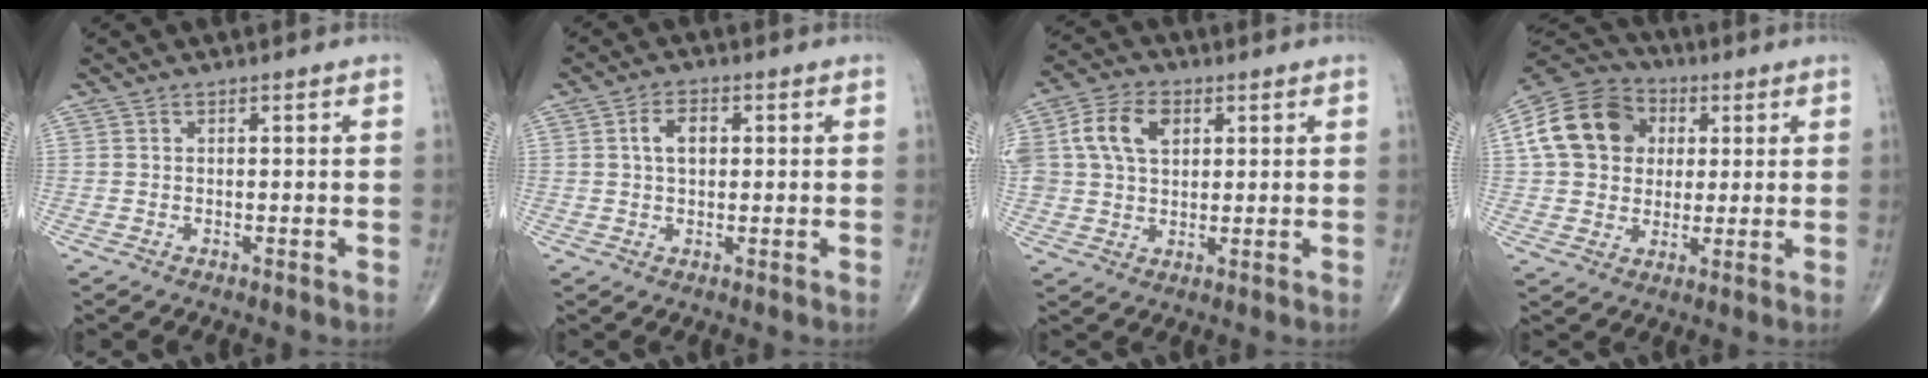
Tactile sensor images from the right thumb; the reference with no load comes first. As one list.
[{"total": 4.6, "force": [0.9, 2.8, 3.5], "torque": [-0.060, 0.007, 0.014]}, {"total": 10.8, "force": [3.2, 7.4, 7.2], "torque": [-0.129, 0.008, 0.059]}, {"total": 16.1, "force": [3.4, 13.1, 8.7], "torque": [-0.149, 0.015, 0.052]}]